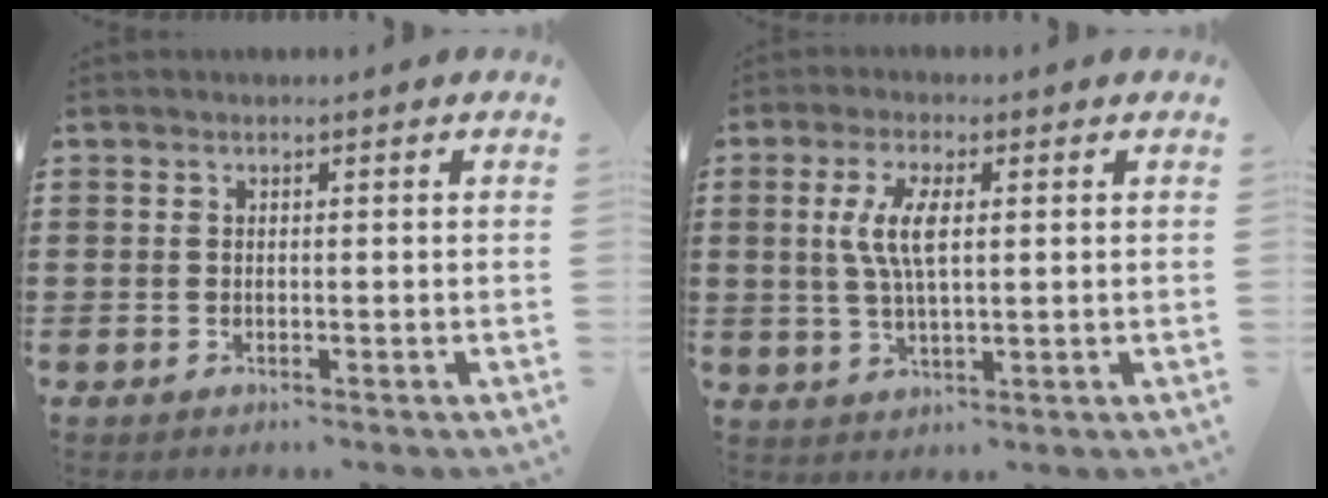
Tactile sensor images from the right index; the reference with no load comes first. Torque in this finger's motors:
{"motor_torque": [0.77, -0.24, 0.31, 0.16]}